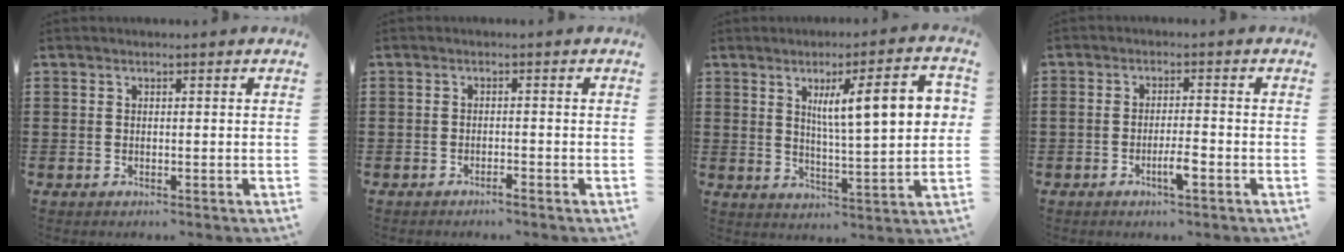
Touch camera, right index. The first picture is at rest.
{"total": 1.1, "force": [-1.0, -0.1, 0.5], "torque": [-0.011, -0.003, -0.019]}
{"total": 11.0, "force": [3.3, 2.0, 10.2], "torque": [-0.170, 0.004, 0.048]}
{"total": 3.5, "force": [-1.9, 0.4, 3.0], "torque": [-0.050, 0.003, -0.034]}